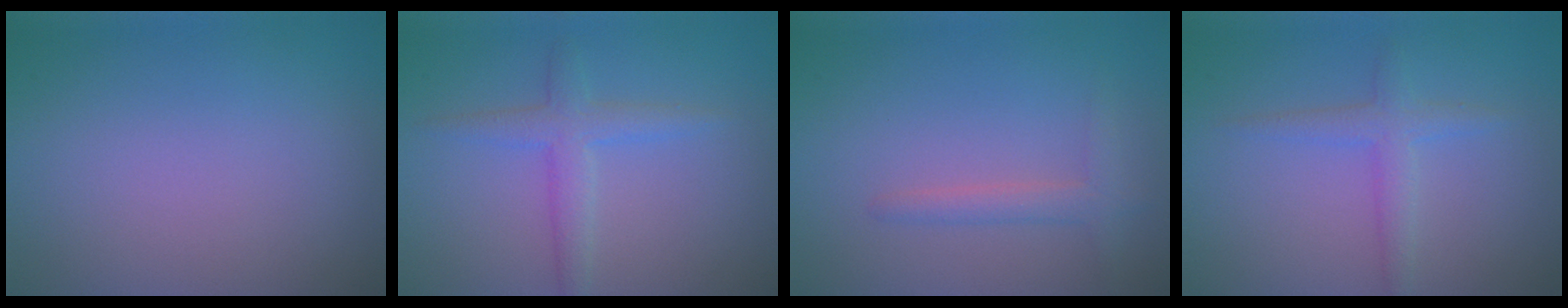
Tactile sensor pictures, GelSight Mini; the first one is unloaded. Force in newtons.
{"total": 2.8, "press": 2.8, "slide": 0.1}
{"total": 1.9, "press": 1.9, "slide": 0.2}
{"total": 2.2, "press": 2.2, "slide": 0.0}